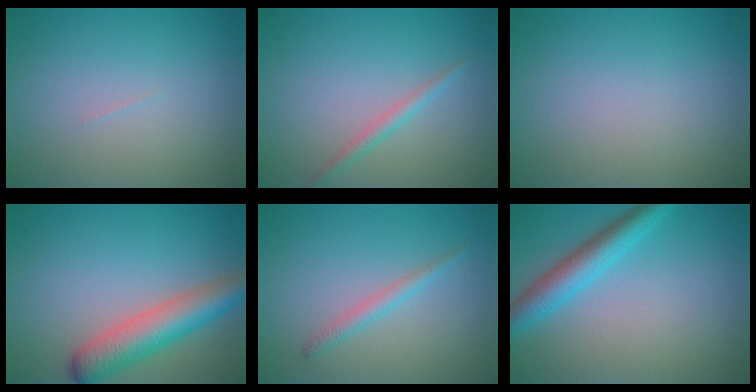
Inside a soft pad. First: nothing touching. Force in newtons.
{"total": 1.4, "press": 1.4, "slide": 0.1}
{"total": 0.0}
{"total": 5.7, "press": 5.7, "slide": 0.2}
{"total": 1.4, "press": 1.4, "slide": 0.1}
{"total": 4.2, "press": 4.2, "slide": 0.1}